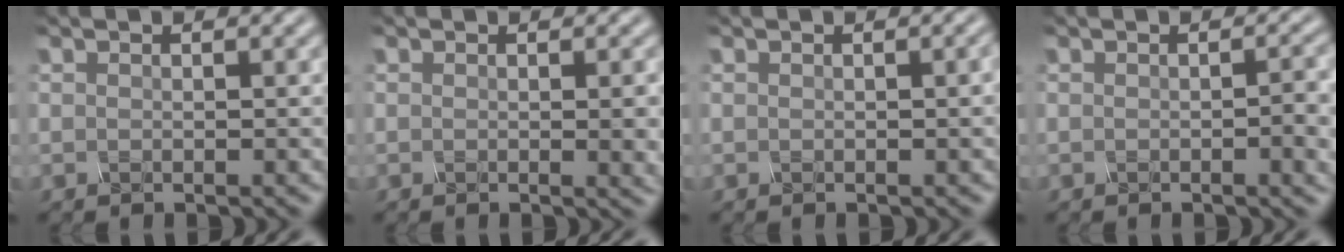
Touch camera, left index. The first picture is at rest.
{"total": 2.0, "force": [0.0, 0.4, 1.9], "torque": [-0.020, -0.003, -0.002]}
{"total": 1.2, "force": [0.0, 0.3, 1.1], "torque": [-0.011, 0.006, 0.000]}
{"total": 2.4, "force": [-0.3, 0.5, 2.4], "torque": [-0.031, 0.000, -0.004]}